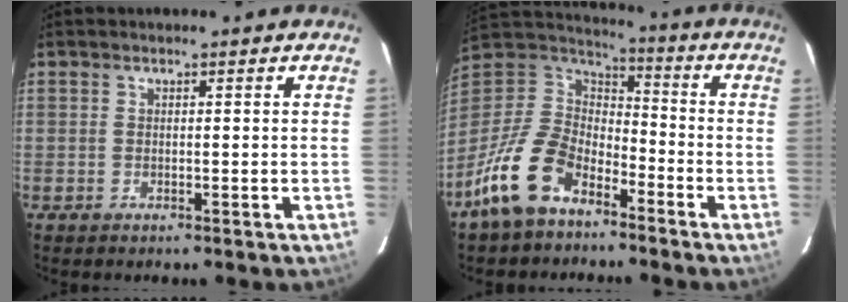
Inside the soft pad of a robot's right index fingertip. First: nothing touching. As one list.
[{"total": 16.8, "force": [-10.1, 9.8, 9.3], "torque": [-0.213, 0.001, -0.186]}]